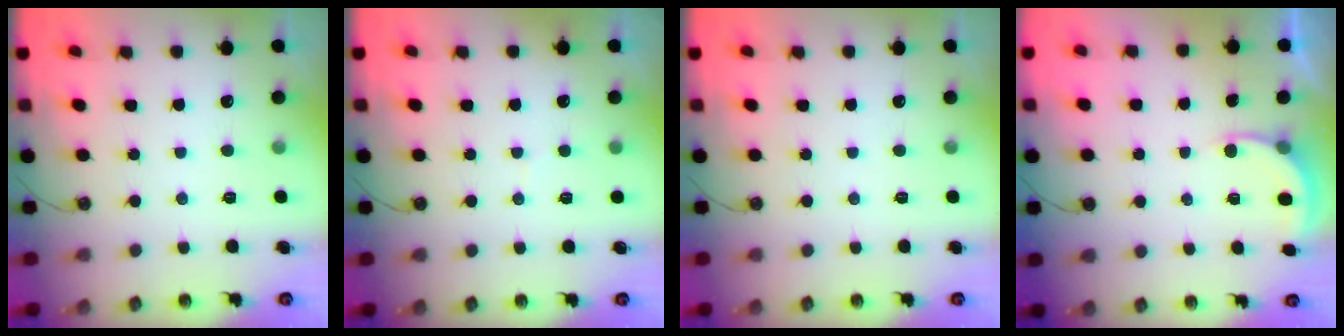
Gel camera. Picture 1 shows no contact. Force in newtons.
{"total": 3.5, "press": 3.5, "slide": 0.5}
{"total": 0.0}
{"total": 2.9, "press": 2.9, "slide": 0.2}